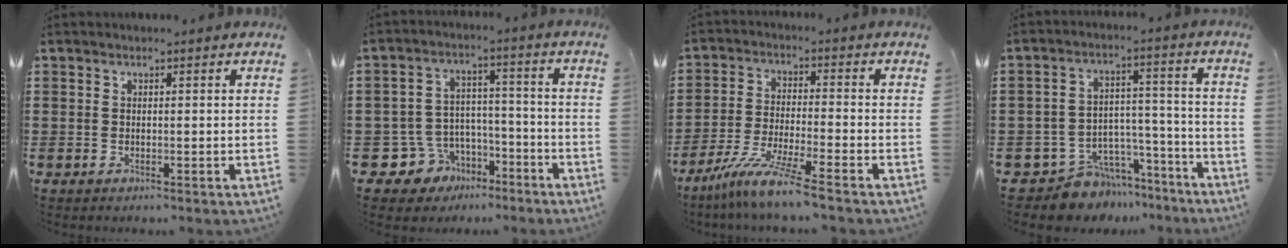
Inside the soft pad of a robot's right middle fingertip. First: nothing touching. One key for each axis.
{"total": 6.5, "fx": -4.4, "fy": 4.8, "fz": 0.7, "tx": -0.044, "ty": 0.013, "tz": -0.086}
{"total": 7.9, "fx": -6.6, "fy": -0.6, "fz": 4.3, "tx": -0.092, "ty": -0.019, "tz": -0.129}
{"total": 7.6, "fx": -6.7, "fy": 3.4, "fz": 0.5, "tx": -0.012, "ty": 0.026, "tz": -0.127}